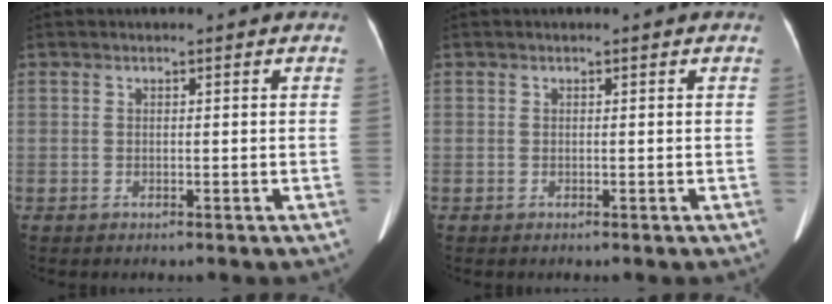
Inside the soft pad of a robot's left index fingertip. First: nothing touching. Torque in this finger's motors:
{"motor_torque": [0.00, 0.00, 0.00, 0.00]}